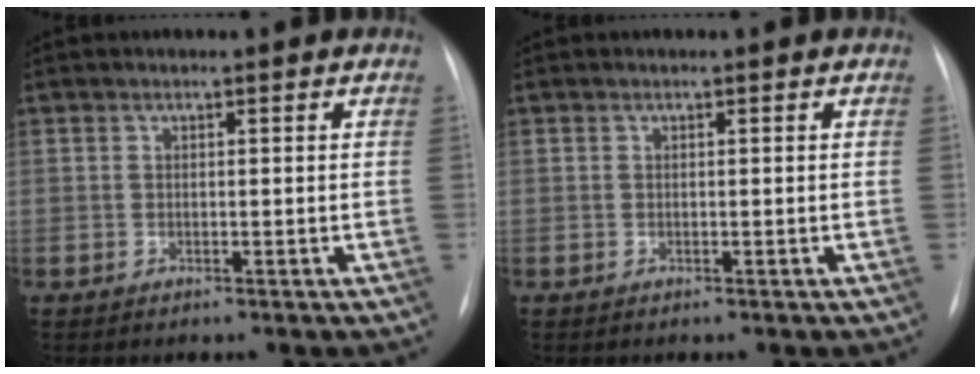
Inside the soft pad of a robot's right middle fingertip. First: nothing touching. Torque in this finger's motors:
{"motor_torque": [-0.07, -0.07, 0.00, 0.00]}